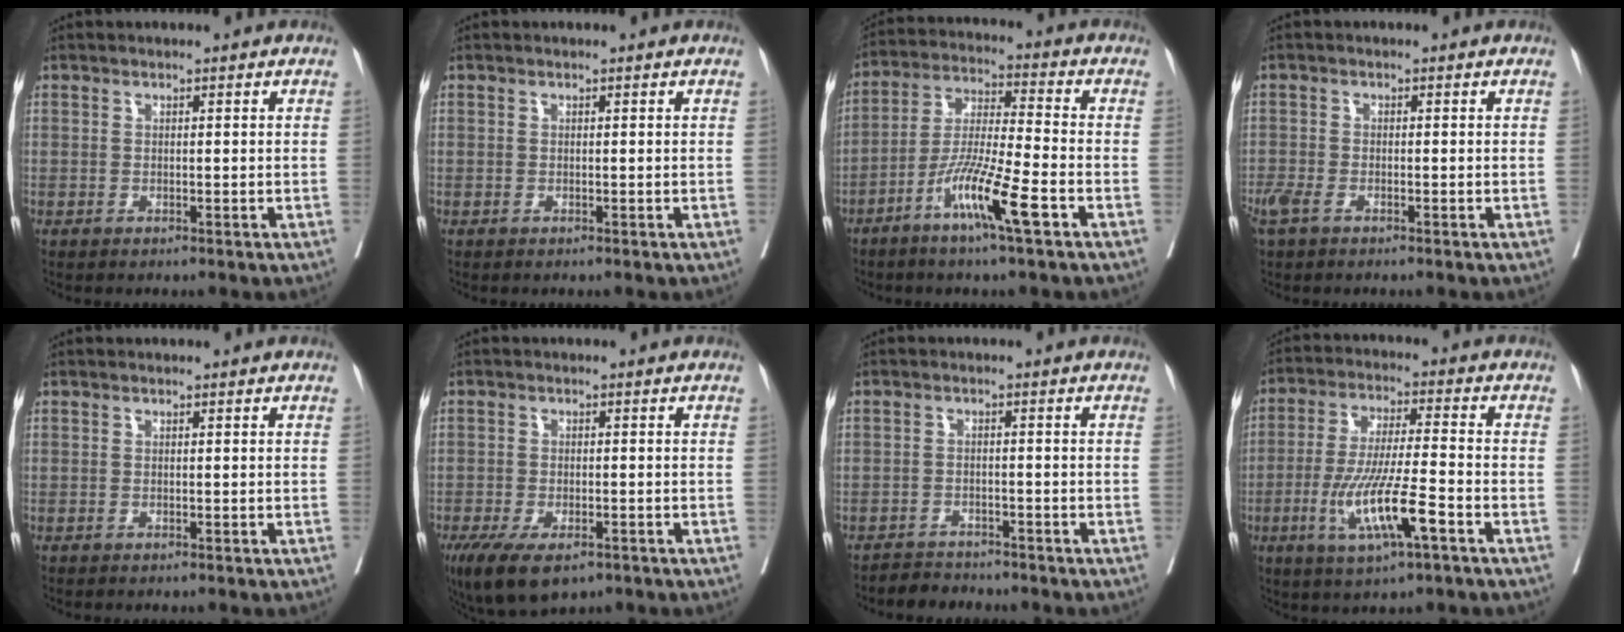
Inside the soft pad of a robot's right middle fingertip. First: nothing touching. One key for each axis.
{"total": 0.0}
{"total": 10.6, "fx": -5.4, "fy": -0.1, "fz": 9.1, "tx": -0.179, "ty": -0.014, "tz": -0.104}
{"total": 3.4, "fx": -2.1, "fy": 1.4, "fz": 2.2, "tx": -0.054, "ty": -0.008, "tz": -0.041}
{"total": 0.0}
{"total": 9.4, "fx": -5.9, "fy": 3.8, "fz": 6.2, "tx": -0.110, "ty": -0.018, "tz": -0.093}
{"total": 3.0, "fx": -2.9, "fy": 0.6, "fz": -0.4, "tx": 0.005, "ty": -0.008, "tz": -0.051}
{"total": 11.4, "fx": -4.4, "fy": 0.8, "fz": 10.5, "tx": -0.208, "ty": -0.016, "tz": -0.079}